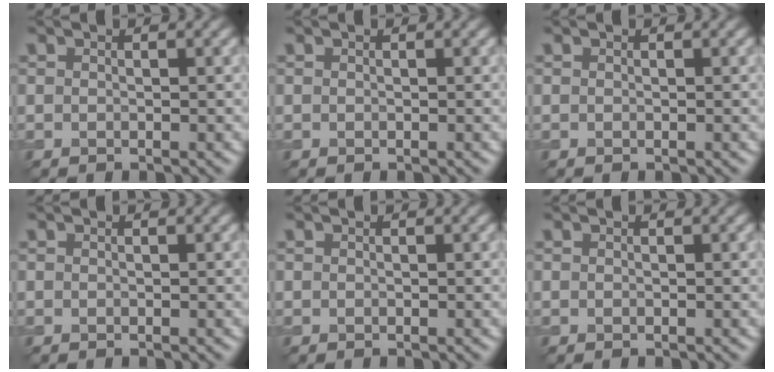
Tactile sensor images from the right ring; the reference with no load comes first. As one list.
[{"total": 0.0}, {"total": 0.0}, {"total": 0.0}, {"total": 0.0}, {"total": 0.0}]